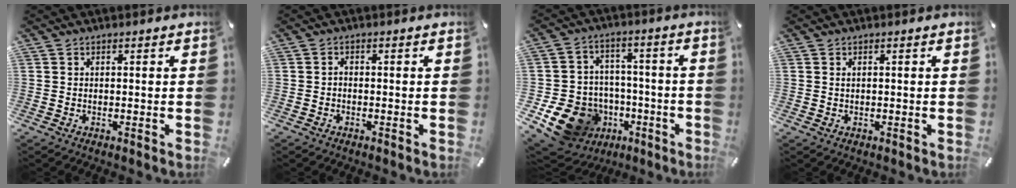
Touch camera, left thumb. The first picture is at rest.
{"total": 1.0, "force": [-0.6, 0.5, 0.5], "torque": [-0.009, 0.002, -0.014]}
{"total": 14.8, "force": [-6.1, 12.4, 5.2], "torque": [-0.085, 0.036, -0.088]}
{"total": 0.7, "force": [0.2, 0.5, 0.4], "torque": [-0.009, 0.001, 0.003]}